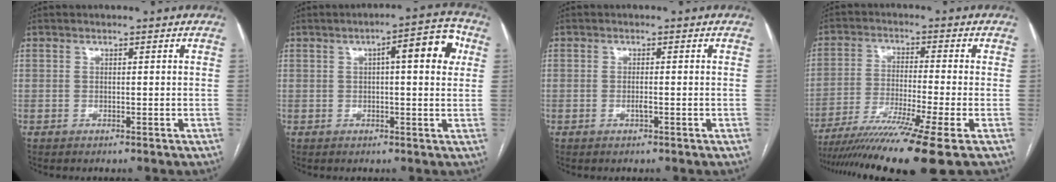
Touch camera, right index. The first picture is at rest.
{"total": 8.0, "force": [2.1, 1.7, 7.5], "torque": [-0.100, 0.024, 0.022]}
{"total": 1.2, "force": [-0.4, 0.2, 1.1], "torque": [-0.023, 0.000, -0.007]}
{"total": 15.2, "force": [-11.2, -2.2, 10.0], "torque": [-0.165, -0.042, -0.185]}